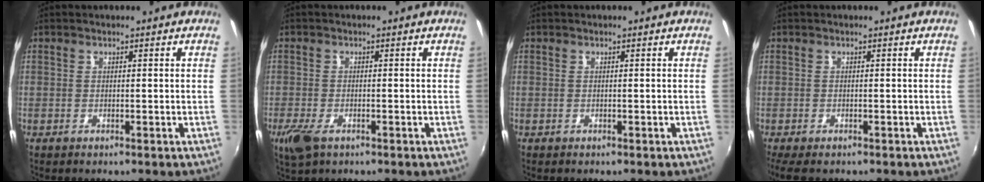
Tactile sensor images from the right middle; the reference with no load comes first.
{"total": 4.7, "force": [-2.7, 2.2, 3.1], "torque": [-0.075, -0.014, -0.050]}
{"total": 0.0}
{"total": 4.2, "force": [-3.0, 1.7, 2.4], "torque": [-0.052, -0.021, -0.051]}